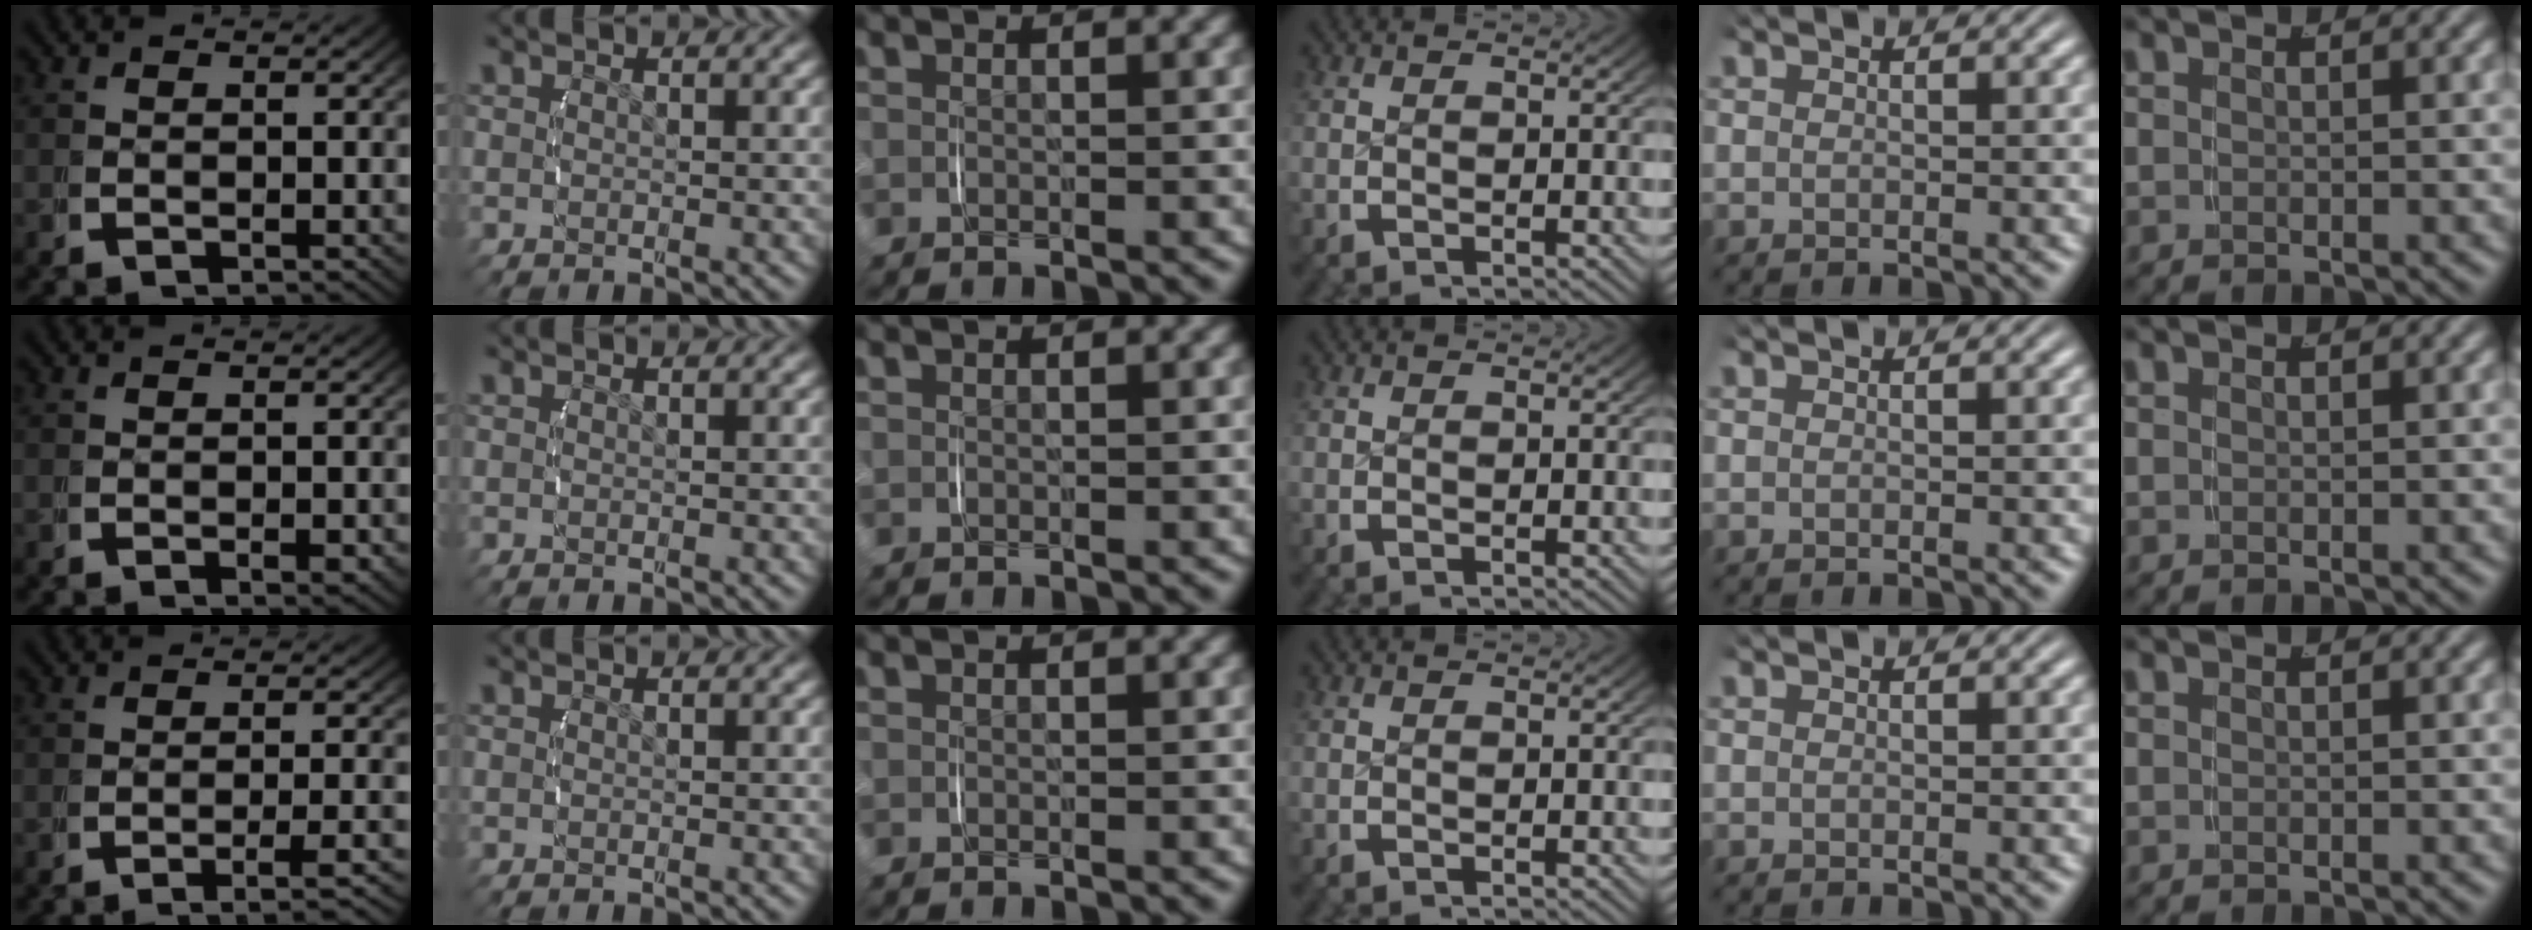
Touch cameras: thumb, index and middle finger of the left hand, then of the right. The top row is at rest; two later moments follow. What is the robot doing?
{"motion": "lift_and_place", "object": "string"}